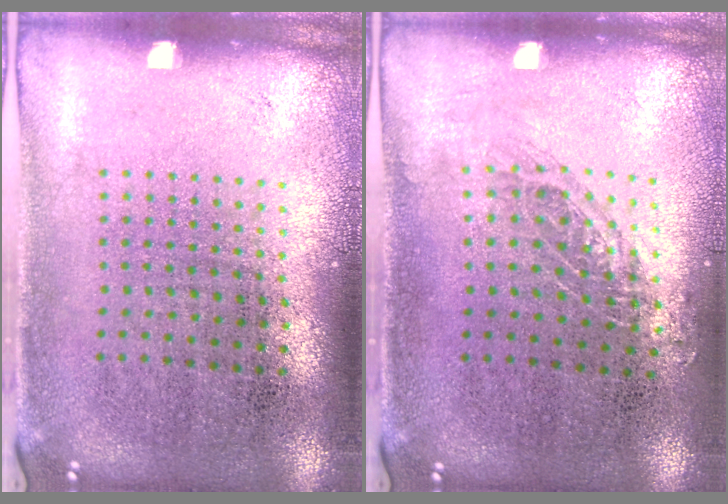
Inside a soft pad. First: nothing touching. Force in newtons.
{"total": 0.9, "press": 0.8, "slide": 0.2}